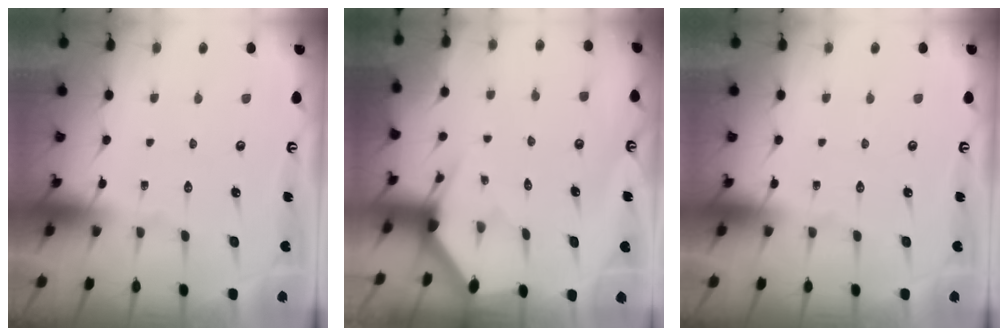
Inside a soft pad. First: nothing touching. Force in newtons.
{"total": 2.3, "press": 2.3, "slide": 0.1}
{"total": 0.0}